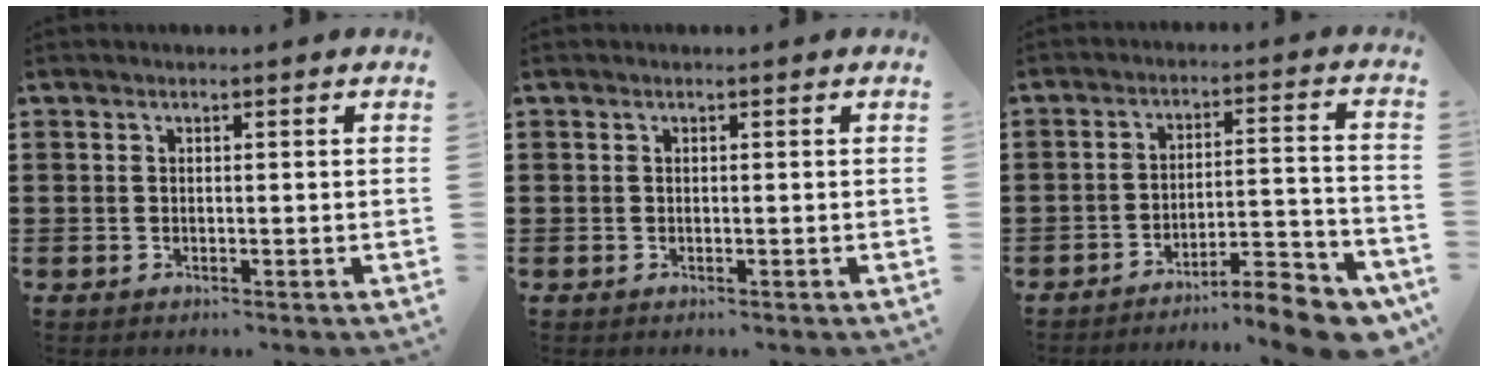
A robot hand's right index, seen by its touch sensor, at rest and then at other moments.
{"total": 0.0}
{"total": 8.4, "force": [-7.4, 1.0, 3.8], "torque": [-0.048, 0.015, -0.140]}